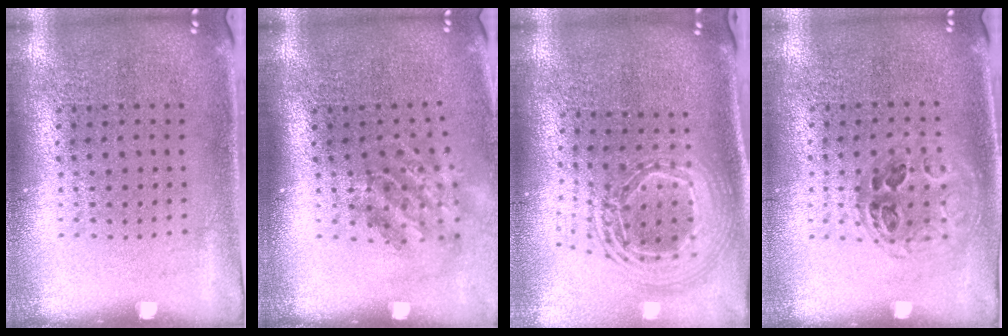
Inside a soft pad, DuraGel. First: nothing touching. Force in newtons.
{"total": 1.8, "press": 1.2, "slide": 1.3}
{"total": 2.4, "press": 1.8, "slide": 1.6}
{"total": 0.9, "press": 0.9, "slide": 0.2}